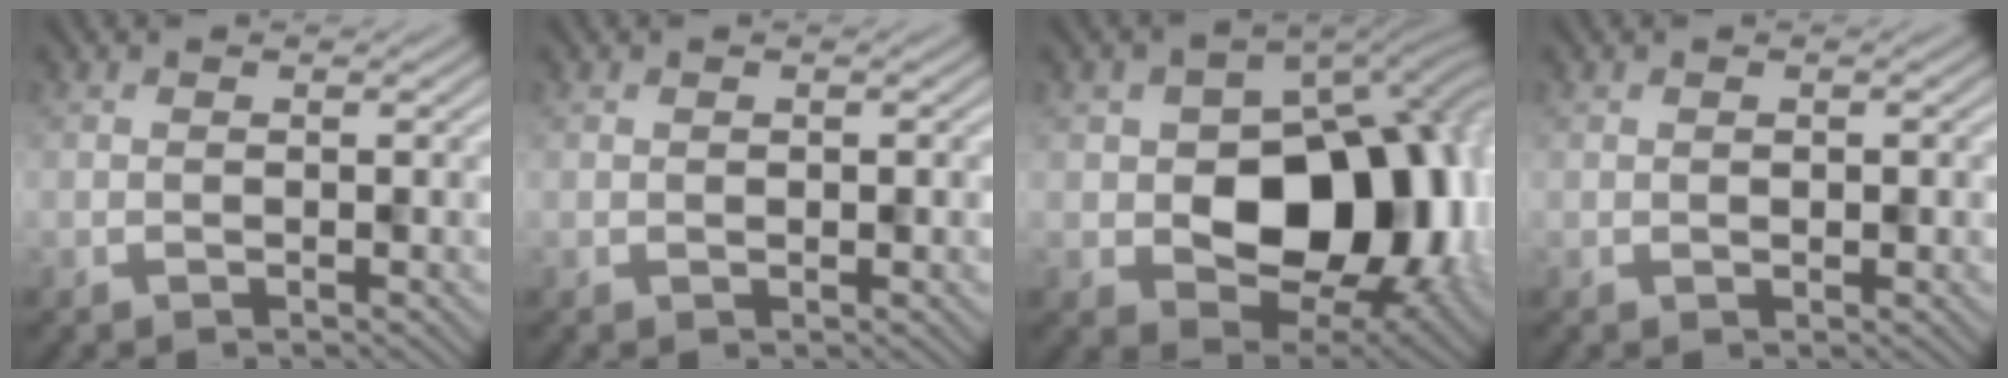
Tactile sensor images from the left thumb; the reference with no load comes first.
{"total": 1.1, "force": [0.0, 0.7, 0.8], "torque": [-0.010, -0.002, 0.005]}
{"total": 13.8, "force": [0.1, 9.6, 9.9], "torque": [-0.118, -0.004, 0.004]}
{"total": 1.4, "force": [0.1, 0.9, 1.0], "torque": [-0.010, 0.001, 0.008]}